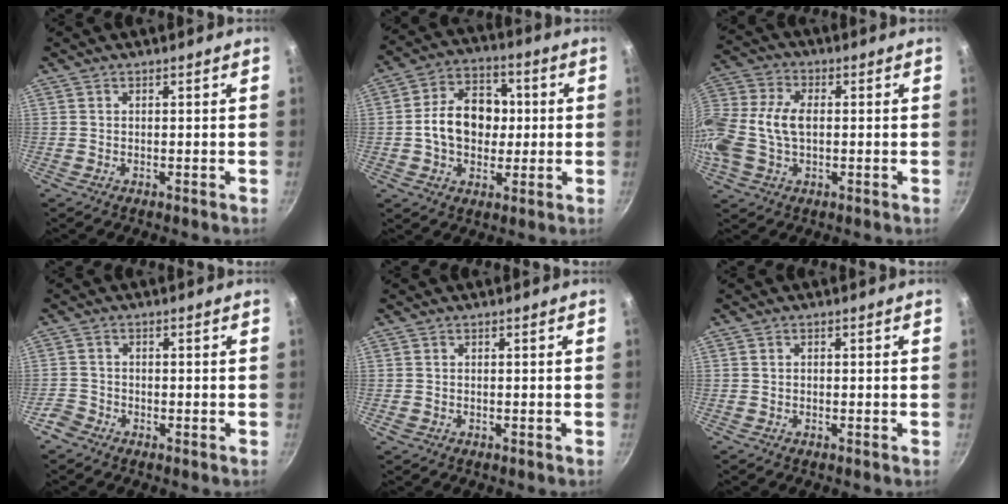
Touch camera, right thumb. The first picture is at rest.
{"total": 13.2, "force": [0.1, 9.8, 8.8], "torque": [-0.105, 0.021, -0.010]}
{"total": 14.8, "force": [-0.5, 9.5, 11.3], "torque": [-0.248, 0.024, -0.021]}
{"total": 2.8, "force": [-2.1, 1.8, 0.5], "torque": [-0.006, 0.019, -0.041]}
{"total": 0.6, "force": [-0.2, 0.5, 0.2], "torque": [-0.004, 0.000, -0.004]}
{"total": 0.6, "force": [-0.2, 0.5, 0.2], "torque": [-0.005, 0.003, -0.003]}